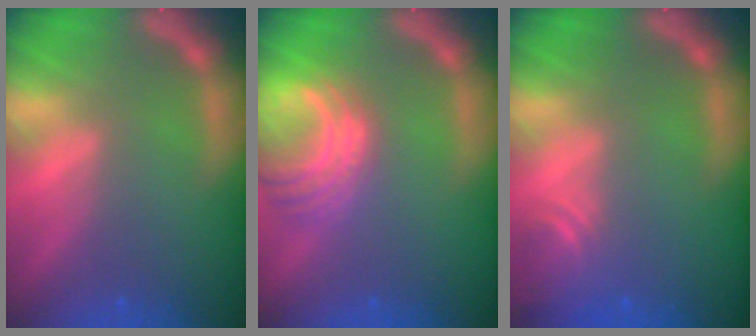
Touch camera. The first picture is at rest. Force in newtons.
{"total": 6.0}
{"total": 3.0}